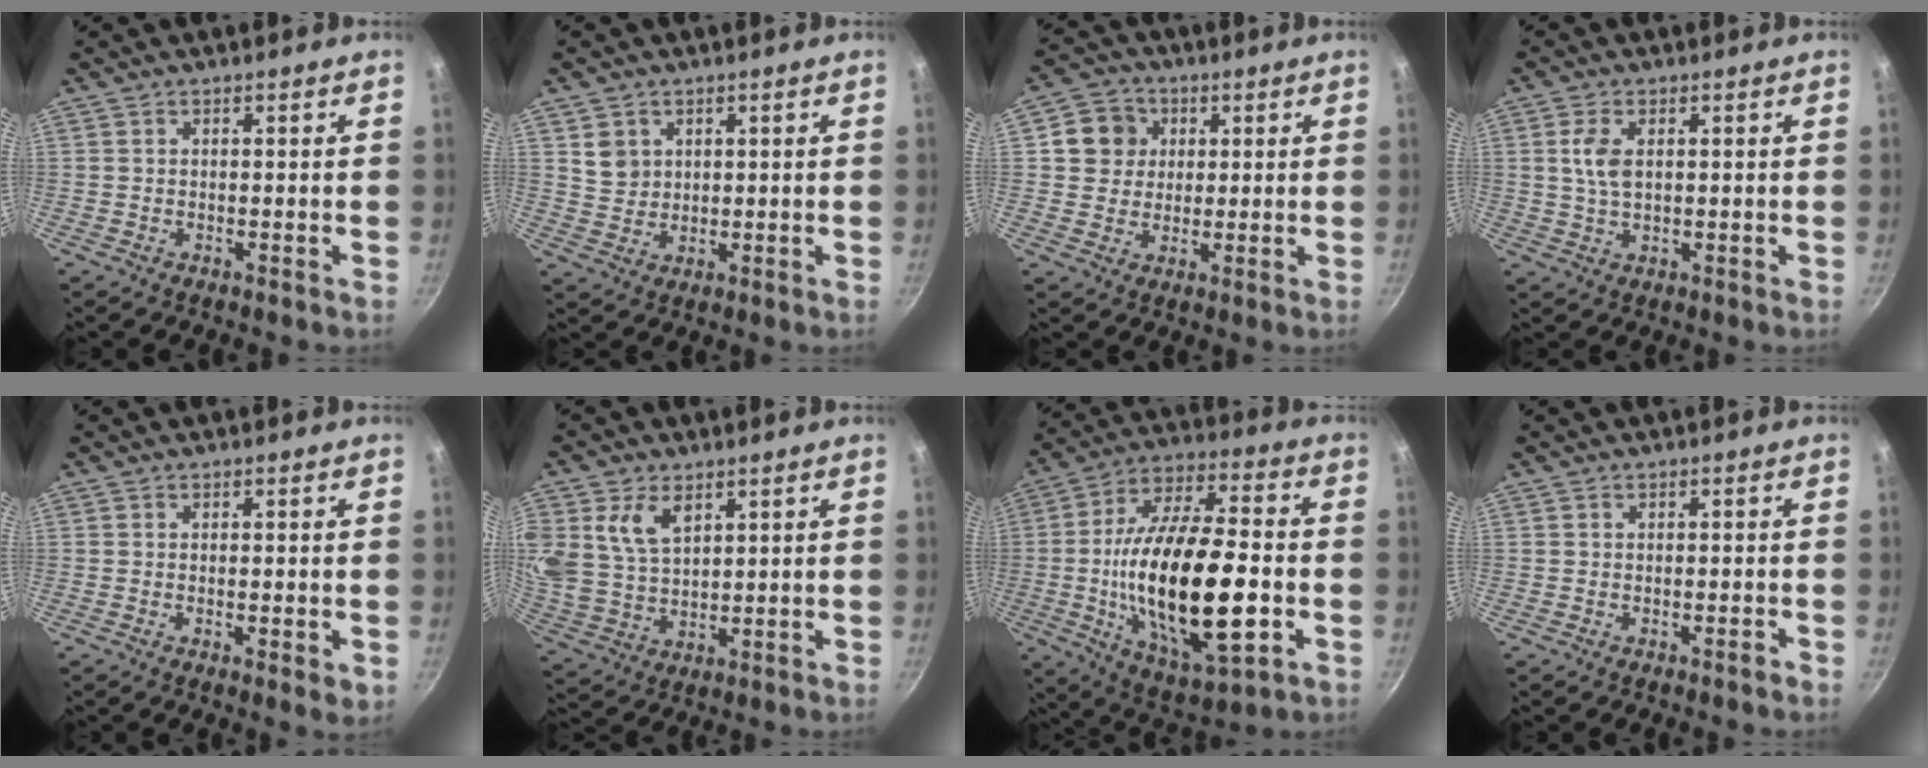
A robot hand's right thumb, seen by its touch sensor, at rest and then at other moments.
{"total": 4.8, "force": [1.7, 4.1, 1.7], "torque": [-0.010, -0.002, 0.037]}
{"total": 7.7, "force": [2.0, 7.0, 2.4], "torque": [-0.006, 0.009, 0.026]}
{"total": 4.9, "force": [1.0, 2.7, 3.9], "torque": [-0.076, 0.001, 0.020]}
{"total": 2.9, "force": [-0.5, 0.8, 2.7], "torque": [-0.040, -0.008, -0.007]}
{"total": 10.4, "force": [4.4, 6.8, 6.5], "torque": [-0.118, -0.023, 0.092]}
{"total": 27.5, "force": [-4.3, 11.2, 24.7], "torque": [-0.435, 0.019, -0.067]}
{"total": 0.8, "force": [-0.6, 0.2, 0.5], "torque": [-0.010, 0.011, -0.006]}